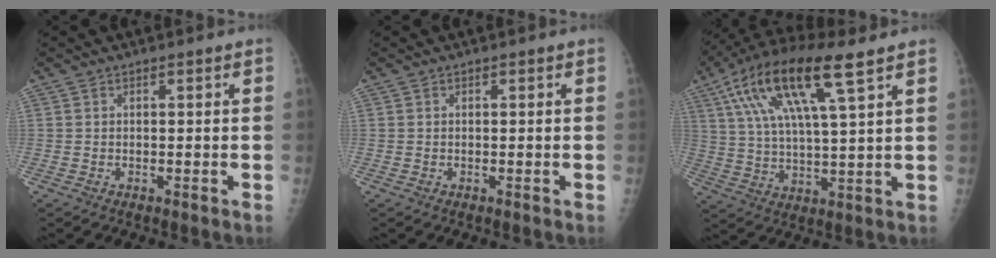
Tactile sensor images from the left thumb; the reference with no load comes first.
{"total": 0.0}
{"total": 16.9, "force": [8.4, 3.7, 14.1], "torque": [-0.276, -0.009, 0.157]}